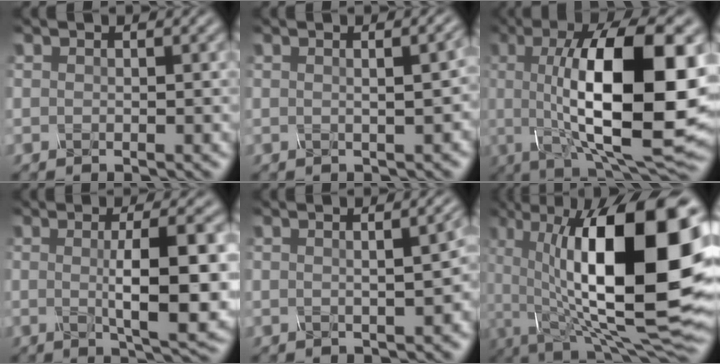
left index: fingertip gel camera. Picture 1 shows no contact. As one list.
[{"total": 4.2, "force": [0.4, 1.5, 3.9], "torque": [-0.023, 0.021, 0.005]}, {"total": 15.9, "force": [0.9, 5.3, 15.0], "torque": [-0.211, 0.001, 0.009]}, {"total": 8.4, "force": [-0.1, 1.9, 8.2], "torque": [-0.114, -0.002, 0.001]}, {"total": 4.9, "force": [0.4, 1.6, 4.6], "torque": [-0.031, 0.016, 0.007]}, {"total": 19.2, "force": [2.3, 8.1, 17.3], "torque": [-0.255, 0.014, 0.037]}]